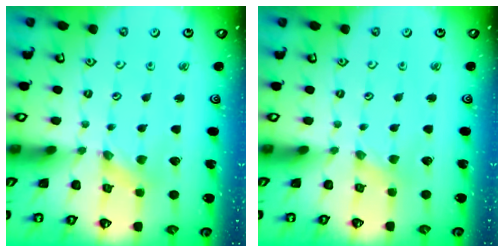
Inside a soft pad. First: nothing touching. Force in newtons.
{"total": 0.0}